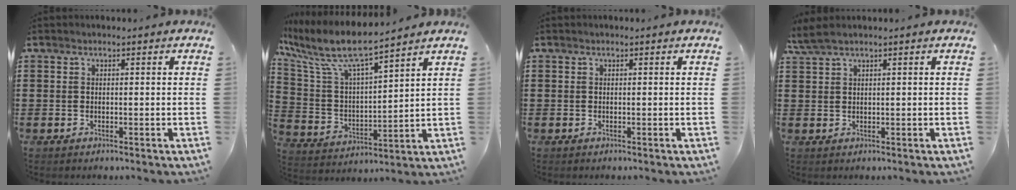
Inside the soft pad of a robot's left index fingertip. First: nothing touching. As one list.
[{"total": 9.0, "force": [7.5, 1.1, 4.9], "torque": [-0.138, -0.047, 0.122]}, {"total": 0.0}, {"total": 2.1, "force": [1.3, 0.2, 1.7], "torque": [-0.035, 0.000, 0.023]}]